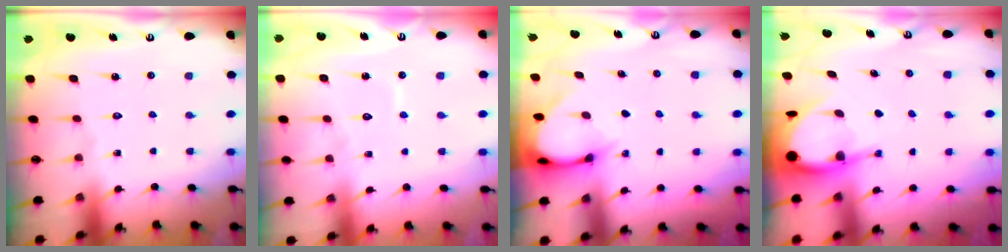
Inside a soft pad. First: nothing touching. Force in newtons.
{"total": 3.9, "press": 3.9, "slide": 0.4}
{"total": 3.1, "press": 3.1, "slide": 0.2}
{"total": 5.0, "press": 4.9, "slide": 0.4}